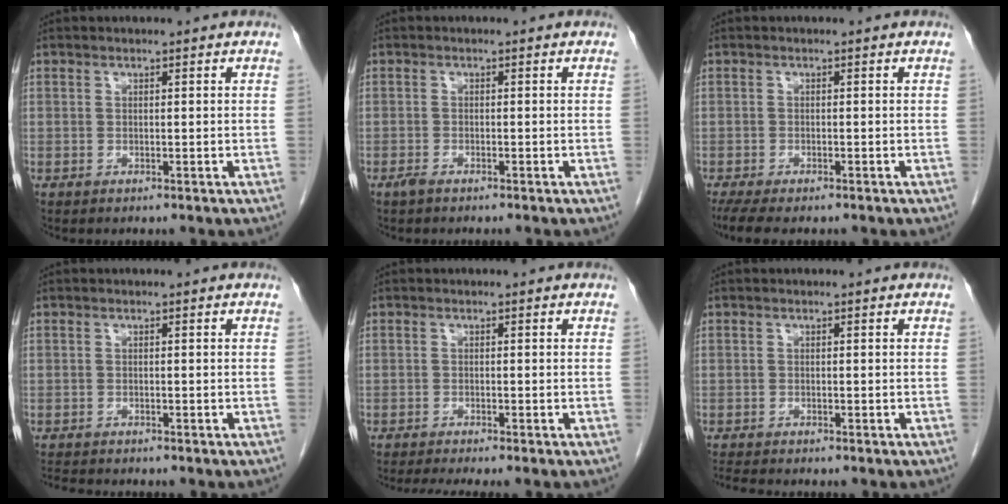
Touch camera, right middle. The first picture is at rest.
{"total": 1.1, "force": [-1.0, 0.1, 0.6], "torque": [-0.017, -0.002, -0.016]}
{"total": 6.4, "force": [-5.1, 1.7, 3.5], "torque": [-0.056, -0.012, -0.080]}
{"total": 2.9, "force": [-2.7, 0.5, 1.0], "torque": [-0.016, -0.009, -0.042]}
{"total": 4.2, "force": [-3.6, -0.2, 2.2], "torque": [-0.029, -0.009, -0.057]}
{"total": 1.9, "force": [-1.8, -0.1, 0.5], "torque": [-0.014, -0.008, -0.033]}